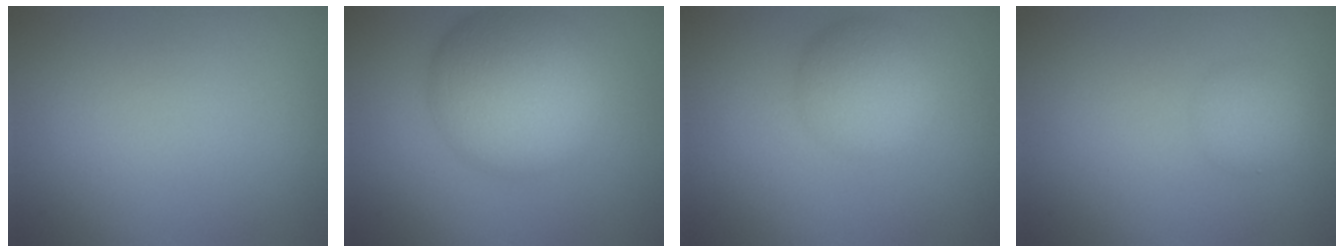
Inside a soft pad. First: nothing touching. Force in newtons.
{"total": 9.0, "press": 9.0, "slide": 0.6}
{"total": 4.2, "press": 4.2, "slide": 0.2}
{"total": 2.0, "press": 2.0, "slide": 0.1}